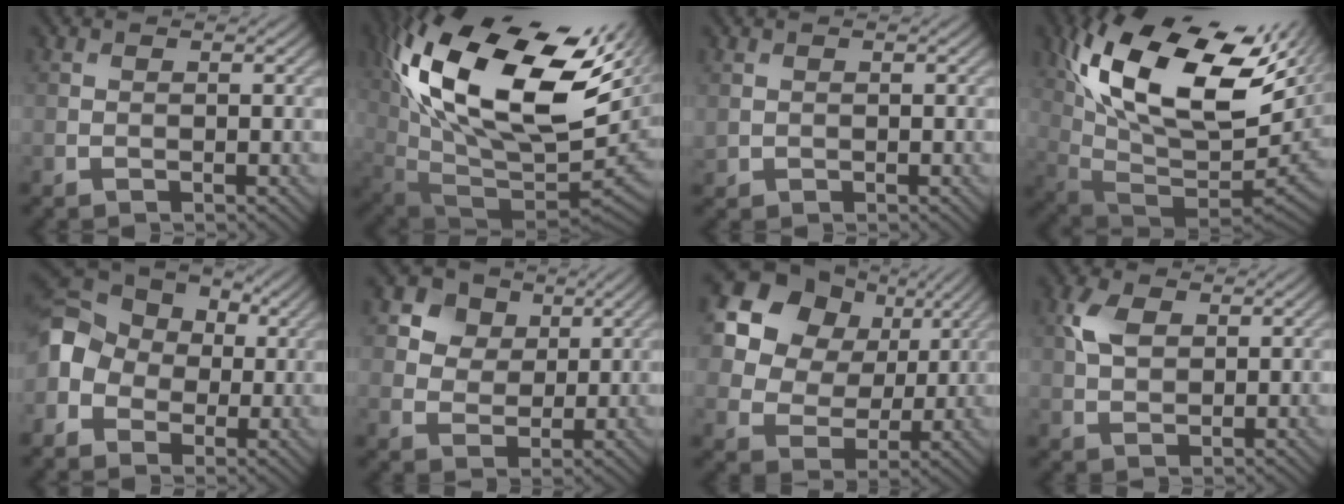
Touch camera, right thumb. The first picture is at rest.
{"total": 21.1, "force": [6.8, 10.4, 17.0], "torque": [-0.352, 0.008, 0.133]}
{"total": 0.8, "force": [0.4, 0.6, 0.4], "torque": [-0.011, -0.002, 0.013]}
{"total": 18.4, "force": [7.0, 8.7, 14.7], "torque": [-0.298, 0.010, 0.129]}
{"total": 9.5, "force": [-0.6, 7.8, 5.5], "torque": [-0.134, 0.003, -0.028]}
{"total": 8.8, "force": [4.8, 6.4, 3.6], "torque": [-0.117, -0.001, 0.087]}
{"total": 15.8, "force": [7.7, 11.9, 7.1], "torque": [-0.229, 0.055, 0.169]}
{"total": 4.1, "force": [1.5, 2.6, 2.8], "torque": [-0.072, 0.007, 0.026]}